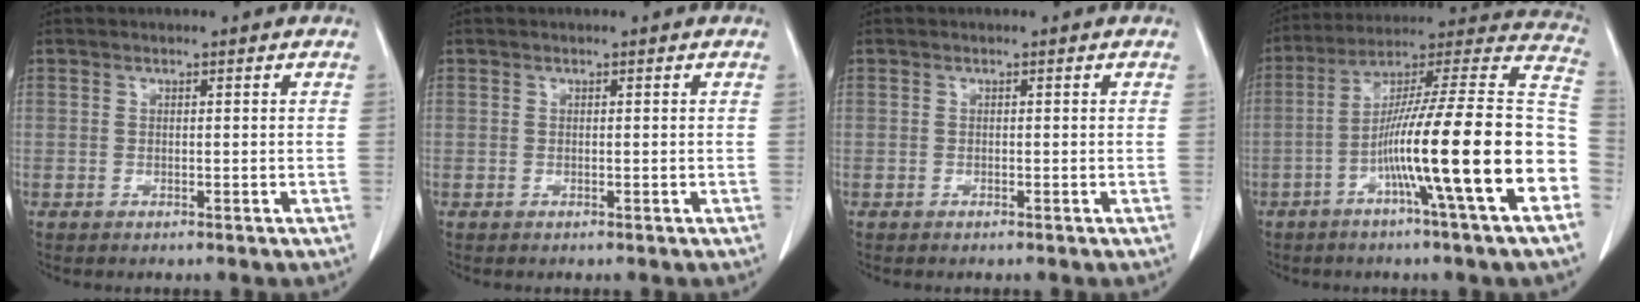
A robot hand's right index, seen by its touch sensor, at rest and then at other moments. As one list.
[{"total": 0.0}, {"total": 0.0}, {"total": 23.3, "force": [-7.2, -0.4, 22.1], "torque": [-0.288, 0.004, -0.128]}]